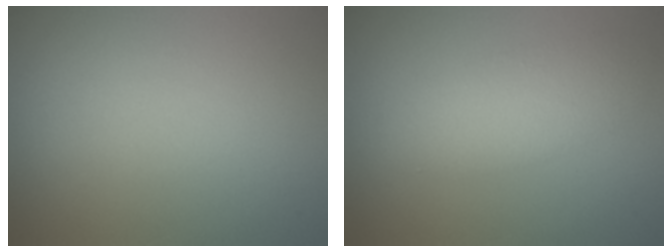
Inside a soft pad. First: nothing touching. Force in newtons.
{"total": 3.2, "press": 3.2, "slide": 0.2}